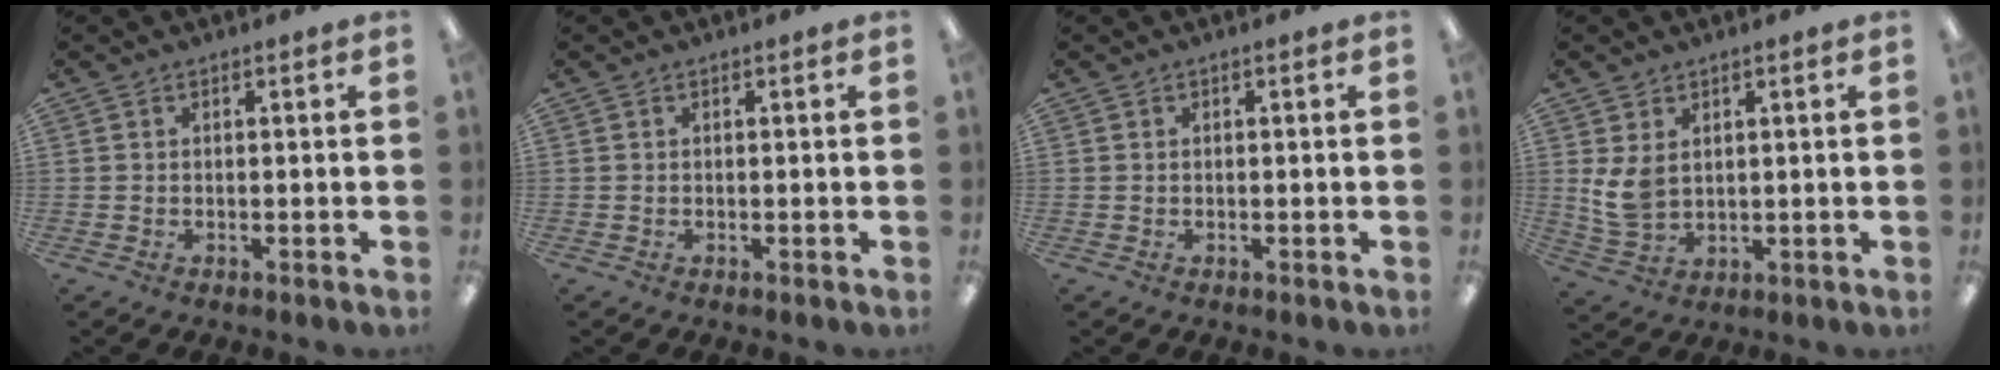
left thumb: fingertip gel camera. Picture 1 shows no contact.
{"total": 0.0}
{"total": 0.0}
{"total": 6.4, "force": [2.1, 4.1, 4.4], "torque": [-0.106, -0.007, 0.040]}